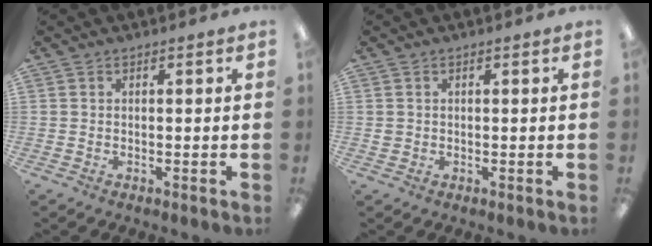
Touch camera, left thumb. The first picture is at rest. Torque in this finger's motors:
{"motor_torque": [-0.23, 0.12, -0.17, 0.19, -0.01]}